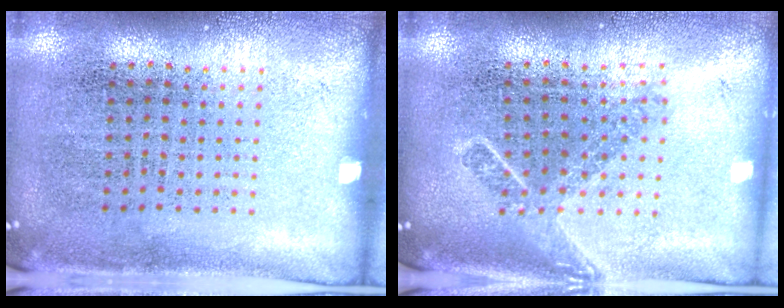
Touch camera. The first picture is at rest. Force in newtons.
{"total": 1.8, "press": 1.4, "slide": 1.2}